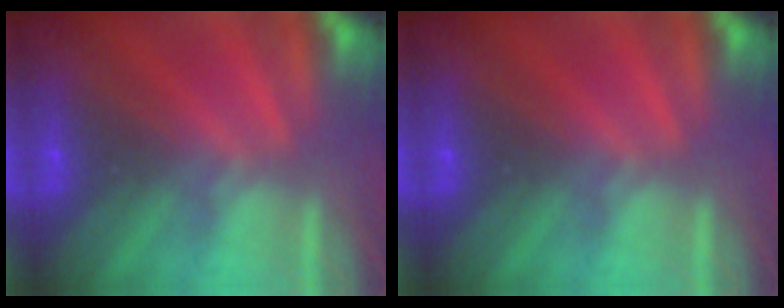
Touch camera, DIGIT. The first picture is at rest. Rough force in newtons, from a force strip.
{"total": 0.0}